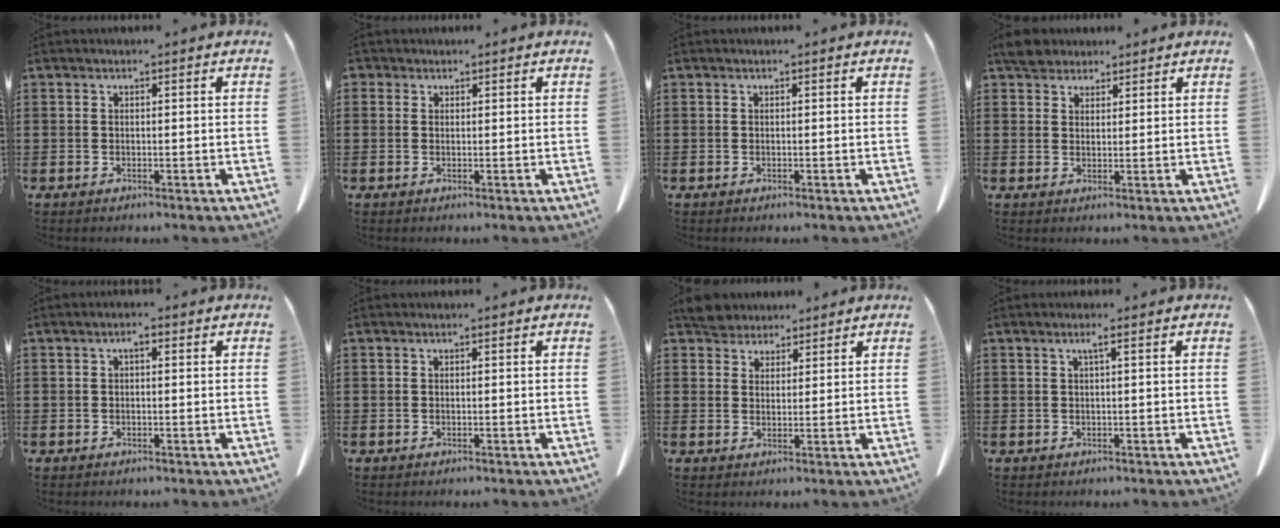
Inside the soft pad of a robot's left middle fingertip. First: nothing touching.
{"total": 0.7, "force": [0.3, 0.6, 0.1], "torque": [-0.004, 0.005, 0.006]}
{"total": 0.0}
{"total": 3.9, "force": [3.3, 1.8, 1.1], "torque": [-0.024, 0.003, 0.061]}
{"total": 1.4, "force": [-0.1, 0.6, 1.3], "torque": [-0.025, 0.005, -0.003]}
{"total": 0.0}
{"total": 4.2, "force": [3.9, 1.5, 0.6], "torque": [-0.025, -0.002, 0.077]}
{"total": 1.1, "force": [0.3, -0.1, 1.1], "torque": [-0.019, -0.001, 0.005]}